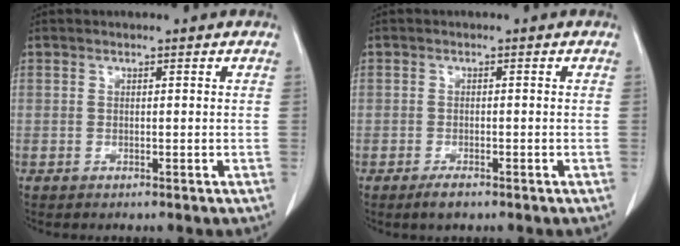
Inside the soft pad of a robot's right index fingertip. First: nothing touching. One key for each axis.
{"total": 2.1, "fx": -1.6, "fy": 0.8, "fz": 1.1, "tx": -0.022, "ty": -0.001, "tz": -0.025}